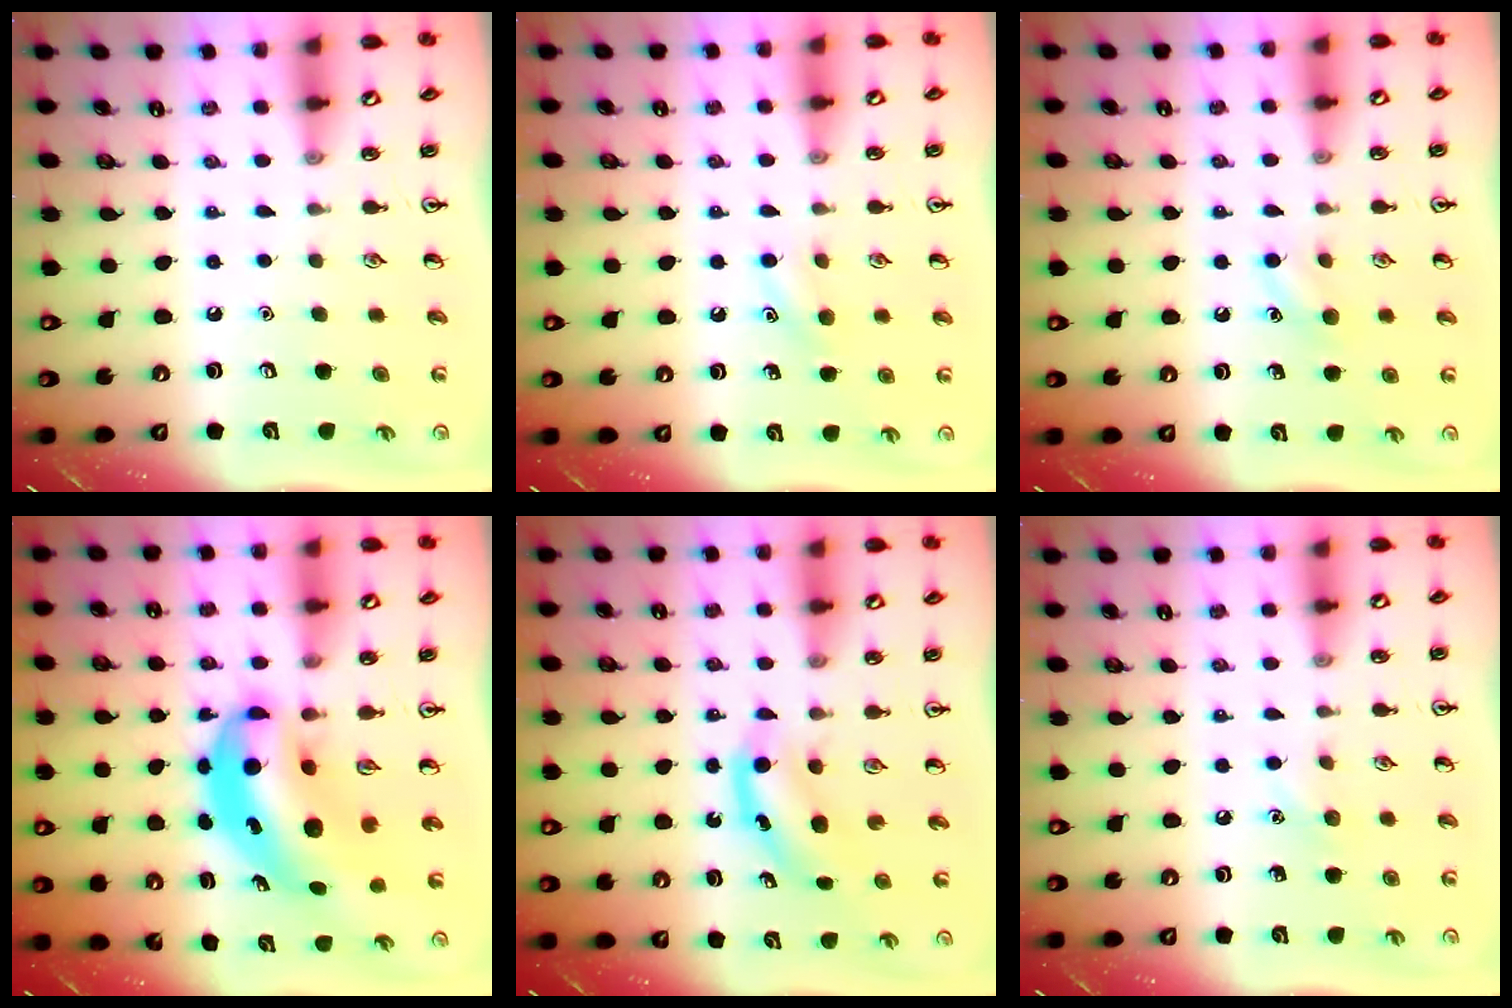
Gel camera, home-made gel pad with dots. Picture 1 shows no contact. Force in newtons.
{"total": 6.8, "press": 6.4, "slide": 2.3}
{"total": 6.9, "press": 6.7, "slide": 1.8}
{"total": 9.5, "press": 9.1, "slide": 2.5}
{"total": 4.2, "press": 4.1, "slide": 0.8}
{"total": 5.7, "press": 5.4, "slide": 1.8}